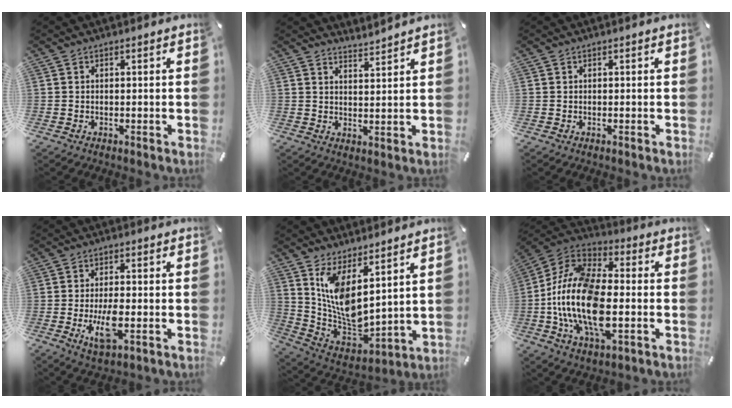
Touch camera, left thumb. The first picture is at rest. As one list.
[{"total": 3.2, "force": [3.2, 0.1, -0.2], "torque": [0.004, -0.026, 0.058]}, {"total": 0.0}, {"total": 7.6, "force": [-1.6, 2.6, 7.0], "torque": [-0.156, -0.014, -0.030]}, {"total": 10.7, "force": [5.6, 5.1, 7.6], "torque": [-0.167, -0.066, 0.110]}, {"total": 20.2, "force": [-3.7, 11.0, 16.5], "torque": [-0.360, -0.001, -0.064]}]